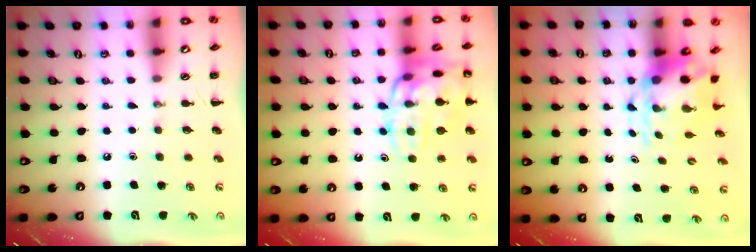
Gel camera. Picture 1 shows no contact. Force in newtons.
{"total": 18.1, "press": 18.1, "slide": 0.8}
{"total": 5.9, "press": 5.8, "slide": 1.1}